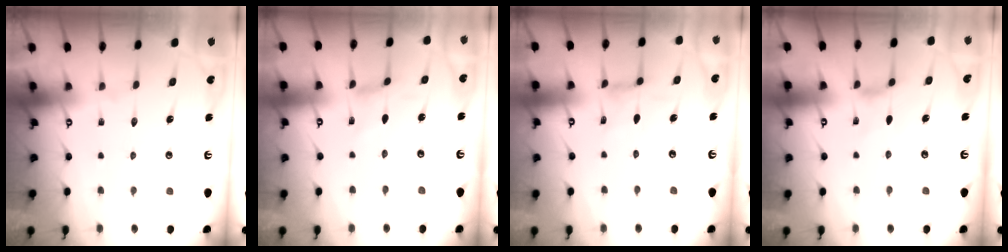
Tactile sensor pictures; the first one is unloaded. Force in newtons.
{"total": 0.0}
{"total": 2.3, "press": 2.3, "slide": 0.4}
{"total": 1.6, "press": 1.6, "slide": 0.4}